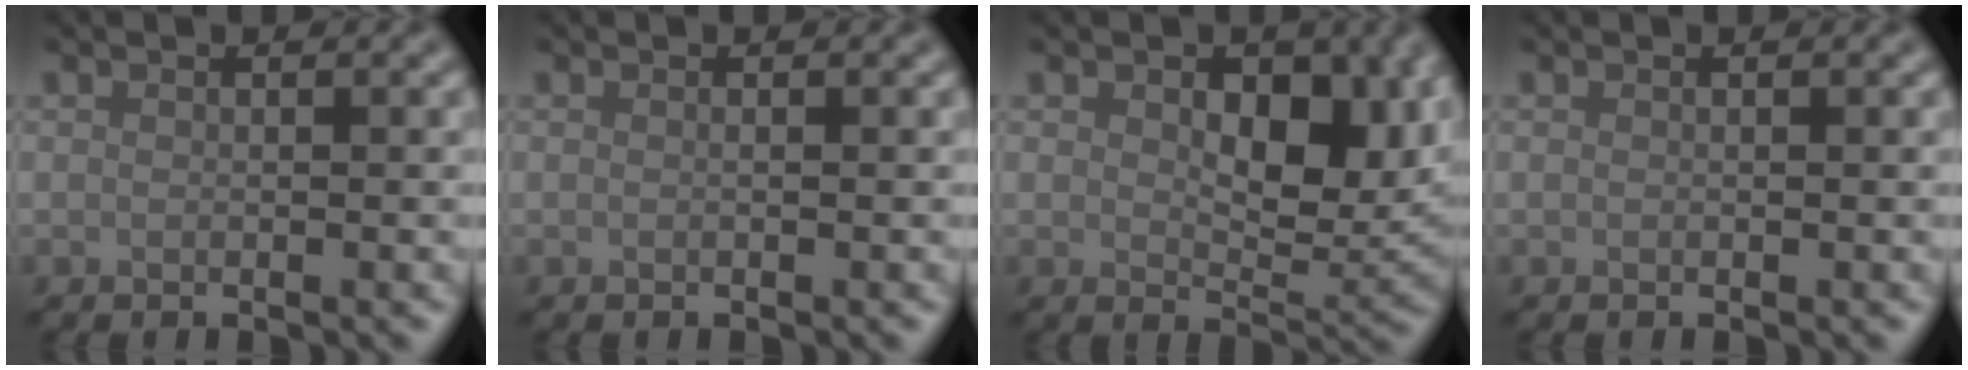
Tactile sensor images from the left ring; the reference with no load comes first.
{"total": 0.0}
{"total": 7.9, "force": [1.8, 4.6, 6.1], "torque": [-0.091, -0.011, 0.029]}
{"total": 0.0}